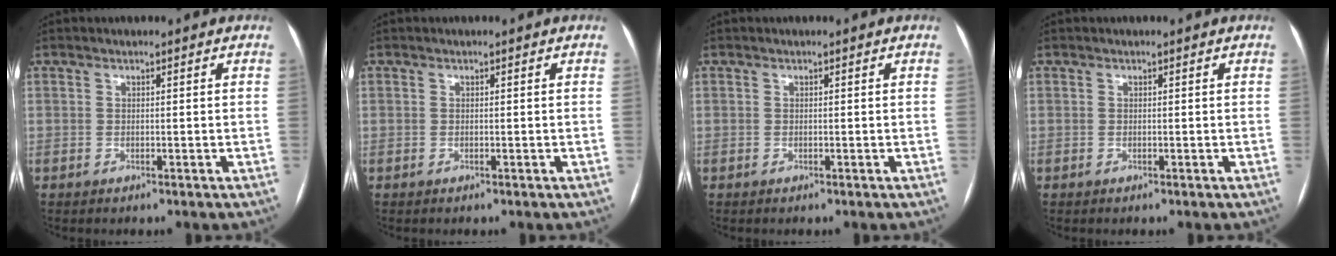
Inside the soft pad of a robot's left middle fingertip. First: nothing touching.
{"total": 0.0}
{"total": 0.0}
{"total": 0.0}